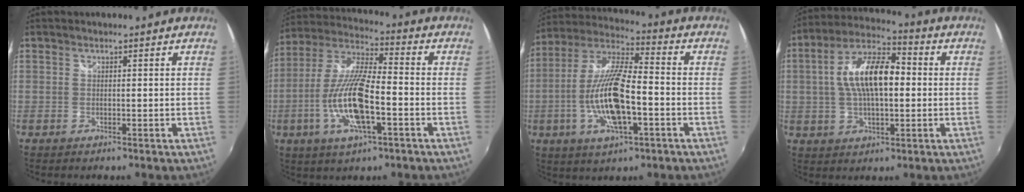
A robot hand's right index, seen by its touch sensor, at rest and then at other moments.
{"total": 15.1, "force": [-4.7, 4.2, 13.7], "torque": [-0.281, -0.009, -0.089]}
{"total": 16.1, "force": [-4.3, 4.6, 14.8], "torque": [-0.299, -0.007, -0.083]}
{"total": 13.6, "force": [0.8, 6.0, 12.2], "torque": [-0.228, 0.020, 0.007]}